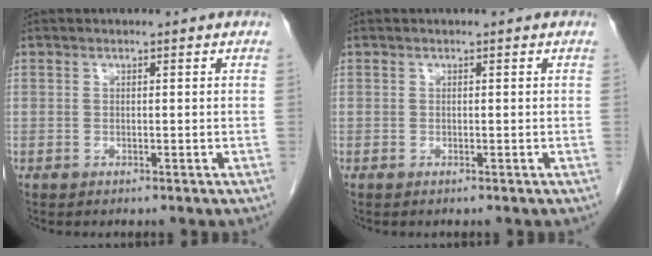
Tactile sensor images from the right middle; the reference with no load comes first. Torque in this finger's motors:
{"motor_torque": [0.19, 0.06, 0.02, 0.01]}